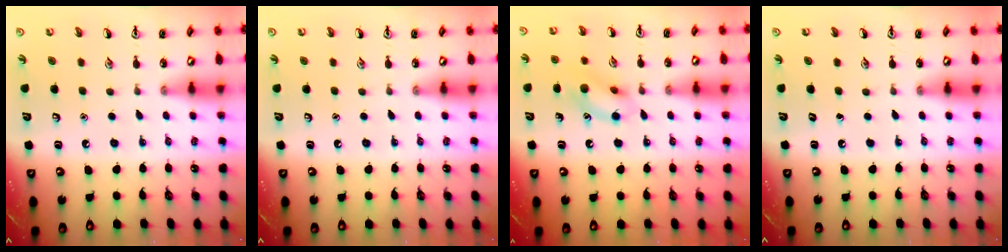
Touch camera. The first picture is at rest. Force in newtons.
{"total": 0.0}
{"total": 11.2, "press": 11.2, "slide": 1.1}
{"total": 0.0}